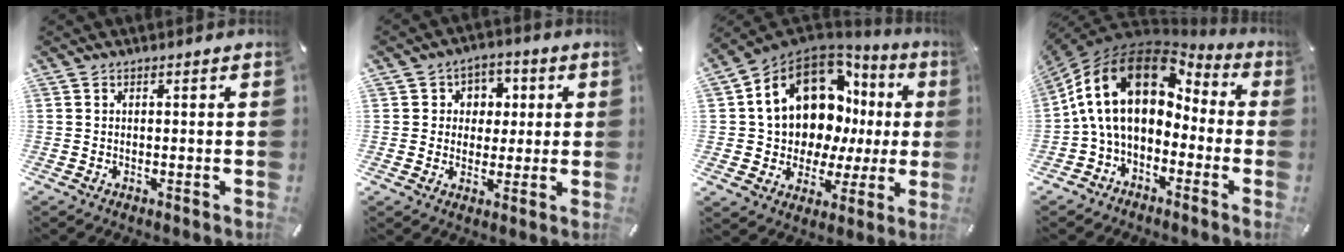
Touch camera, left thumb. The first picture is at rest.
{"total": 6.3, "force": [0.4, 6.1, 1.6], "torque": [-0.019, 0.003, -0.001]}
{"total": 17.5, "force": [7.4, 12.4, 10.0], "torque": [-0.165, -0.063, 0.140]}
{"total": 19.0, "force": [2.5, 12.8, 13.9], "torque": [-0.285, -0.003, 0.043]}